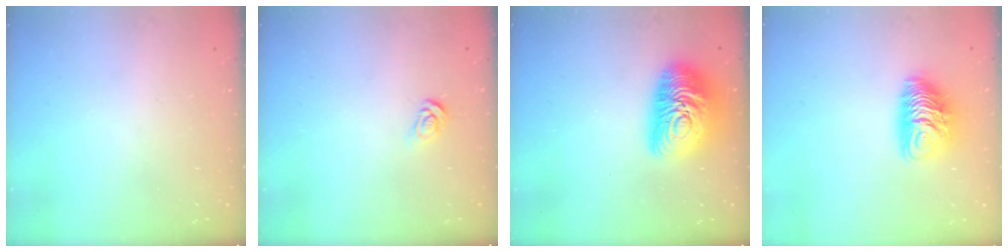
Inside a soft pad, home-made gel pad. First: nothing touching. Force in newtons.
{"total": 4.3, "press": 4.2, "slide": 0.4}
{"total": 18.7, "press": 18.7, "slide": 1.2}
{"total": 10.0, "press": 9.9, "slide": 0.8}